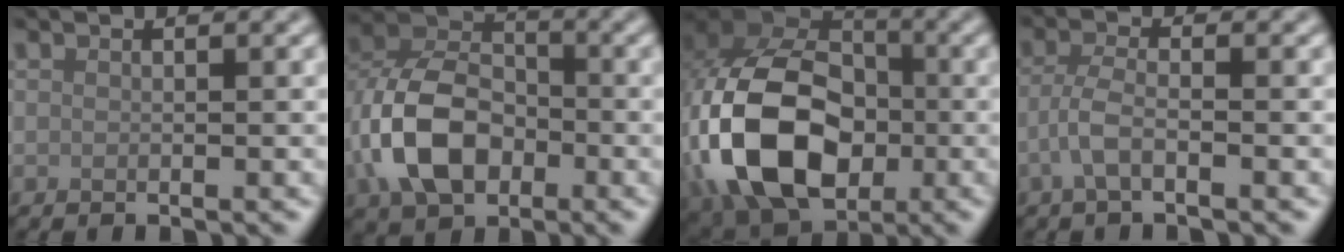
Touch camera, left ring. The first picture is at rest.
{"total": 8.5, "force": [-2.4, 5.8, 5.7], "torque": [-0.116, 0.008, -0.057]}
{"total": 15.6, "force": [-3.4, 10.9, 10.7], "torque": [-0.246, -0.009, -0.076]}
{"total": 2.6, "force": [-1.2, 0.8, 2.2], "torque": [-0.047, 0.005, -0.033]}